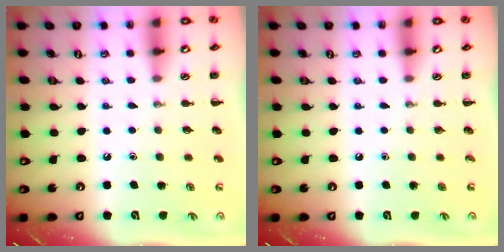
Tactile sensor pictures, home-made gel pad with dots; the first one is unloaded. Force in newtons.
{"total": 0.0}